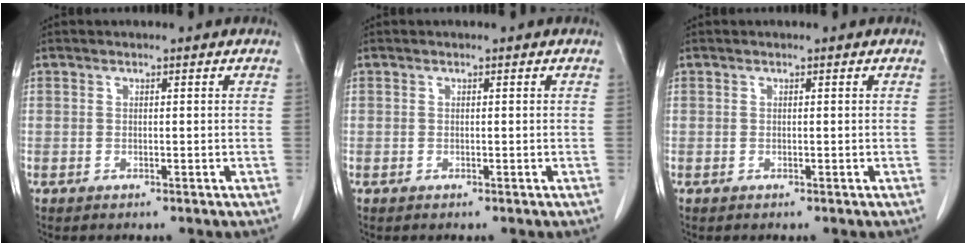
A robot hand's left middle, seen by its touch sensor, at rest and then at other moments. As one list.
[{"total": 0.0}, {"total": 0.0}]